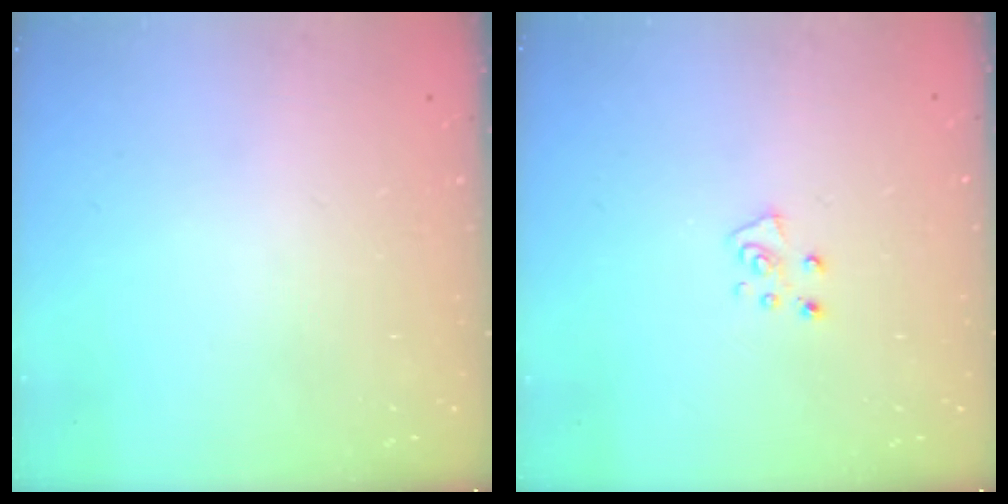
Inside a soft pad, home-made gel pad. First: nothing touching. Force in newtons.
{"total": 5.7, "press": 5.7, "slide": 0.7}